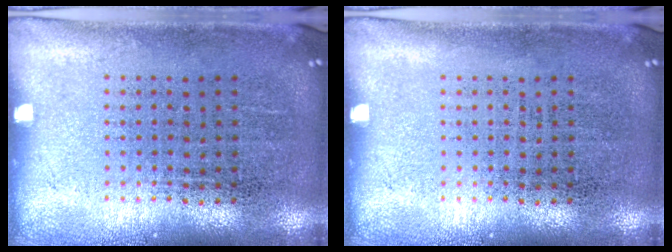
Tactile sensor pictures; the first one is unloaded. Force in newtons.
{"total": 0.0}